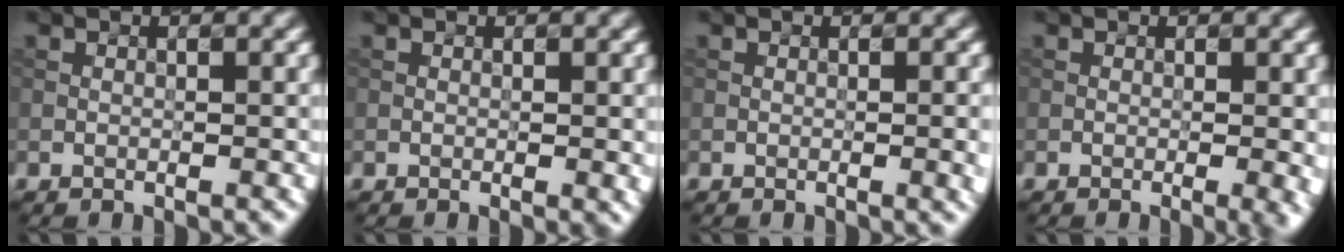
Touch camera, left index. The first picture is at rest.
{"total": 0.8, "force": [-0.1, 0.2, 0.7], "torque": [-0.011, 0.005, 0.001]}
{"total": 2.6, "force": [-0.3, 1.1, 2.4], "torque": [-0.009, 0.021, -0.004]}
{"total": 3.0, "force": [-0.6, 1.0, 2.7], "torque": [-0.022, 0.010, 0.001]}